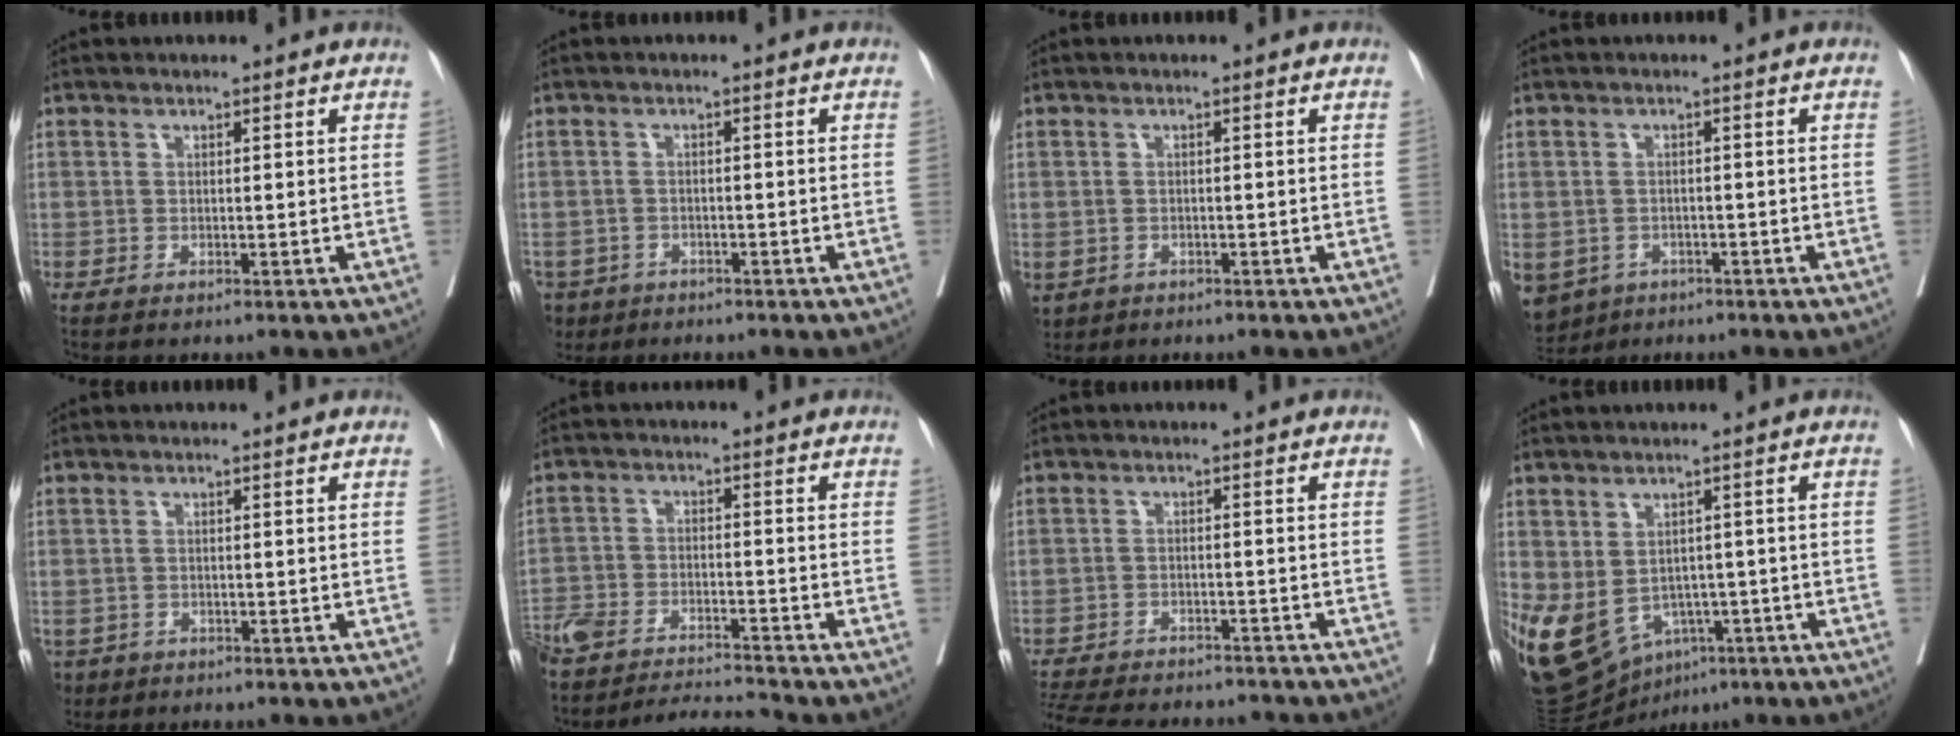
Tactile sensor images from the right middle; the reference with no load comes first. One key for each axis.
{"total": 5.3, "fx": -3.6, "fy": 3.8, "fz": 0.9, "tx": -0.017, "ty": 0.002, "tz": -0.058}
{"total": 4.9, "fx": -2.4, "fy": 3.9, "fz": 1.8, "tx": -0.050, "ty": -0.005, "tz": -0.032}
{"total": 9.0, "fx": -5.0, "fy": 7.0, "fz": 2.8, "tx": -0.079, "ty": -0.005, "tz": -0.067}
{"total": 3.7, "fx": -2.3, "fy": 2.7, "fz": 0.7, "tx": -0.015, "ty": 0.000, "tz": -0.037}
{"total": 11.4, "fx": -11.0, "fy": 0.3, "fz": 3.2, "tx": -0.062, "ty": 0.014, "tz": -0.187}
{"total": 17.2, "fx": -15.4, "fy": 4.6, "fz": 6.1, "tx": -0.157, "ty": -0.016, "tz": -0.213}
{"total": 13.1, "fx": -5.8, "fy": 9.1, "fz": 7.4, "tx": -0.154, "ty": -0.002, "tz": -0.078}